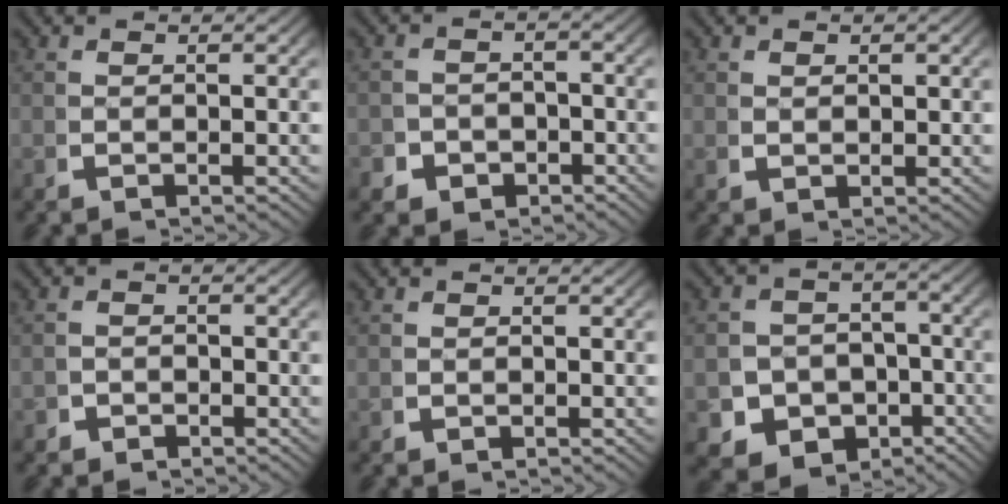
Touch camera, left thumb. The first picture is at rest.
{"total": 3.7, "force": [-2.3, 2.8, 1.0], "torque": [-0.012, -0.018, -0.035]}
{"total": 1.0, "force": [0.8, 0.5, 0.4], "torque": [-0.005, -0.002, 0.022]}
{"total": 1.6, "force": [-1.3, 0.8, 0.0], "torque": [0.002, -0.011, -0.023]}
{"total": 0.0}
{"total": 13.8, "force": [-6.2, 11.4, 4.6], "torque": [-0.091, -0.063, -0.091]}